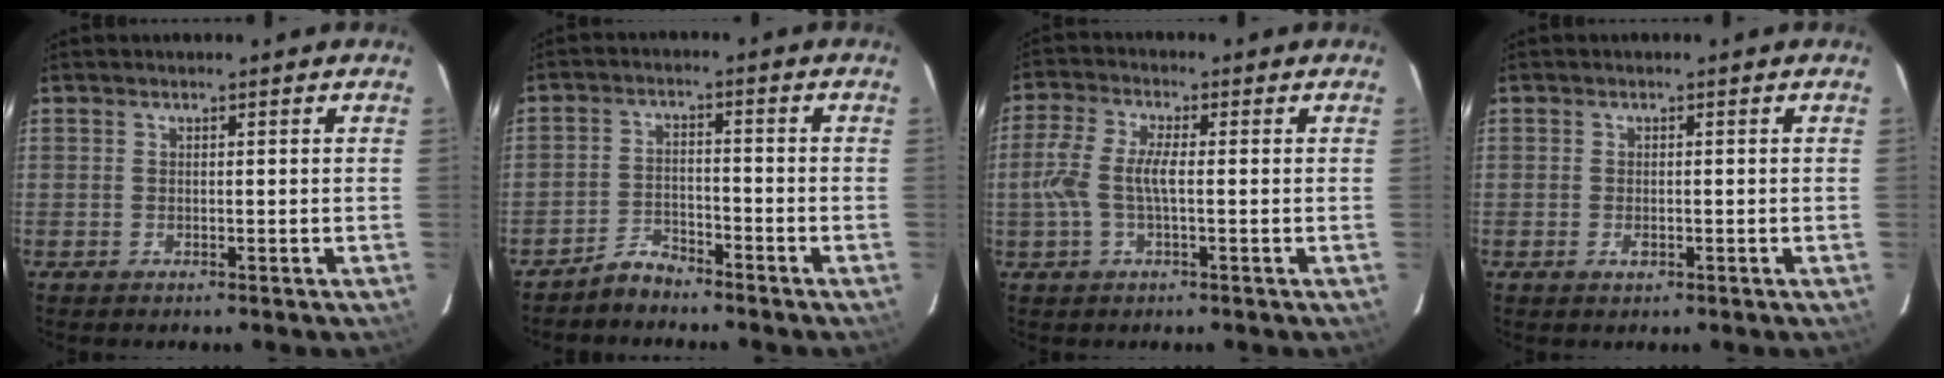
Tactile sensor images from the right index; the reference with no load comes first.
{"total": 4.0, "force": [-3.7, 1.3, 0.6], "torque": [-0.024, 0.011, -0.067]}
{"total": 6.7, "force": [-0.6, 2.0, 6.4], "torque": [-0.140, 0.007, -0.010]}
{"total": 1.4, "force": [-0.5, 0.9, 0.9], "torque": [-0.018, 0.000, -0.009]}